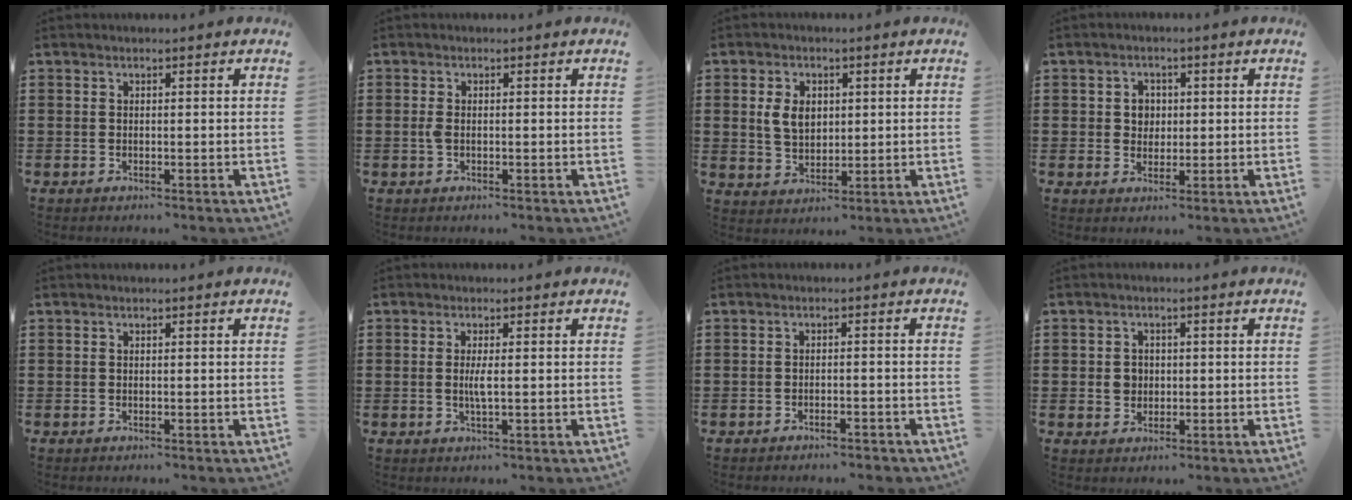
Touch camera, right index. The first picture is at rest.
{"total": 1.4, "force": [-0.2, 0.6, 1.2], "torque": [-0.031, -0.002, -0.007]}
{"total": 5.1, "force": [1.0, 3.5, 3.6], "torque": [-0.079, 0.006, 0.012]}
{"total": 2.8, "force": [0.3, 2.5, 1.2], "torque": [-0.033, 0.010, 0.003]}
{"total": 0.0}
{"total": 2.7, "force": [-0.1, 0.4, 2.6], "torque": [-0.057, -0.007, -0.006]}
{"total": 1.5, "force": [-1.5, 0.1, 0.4], "torque": [-0.012, 0.001, -0.030]}
{"total": 2.7, "force": [-0.1, 2.5, 1.1], "torque": [-0.028, 0.009, -0.004]}